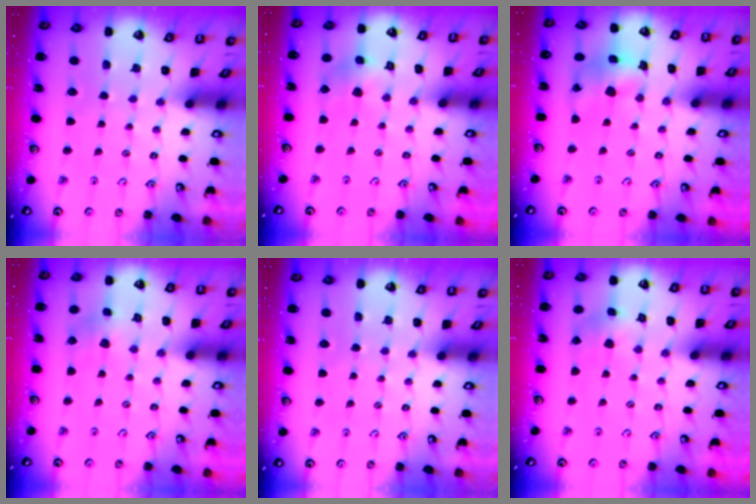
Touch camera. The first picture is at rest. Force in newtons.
{"total": 5.8, "press": 5.8, "slide": 0.4}
{"total": 10.3, "press": 10.2, "slide": 1.1}
{"total": 2.3, "press": 2.2, "slide": 0.4}
{"total": 0.0}
{"total": 1.7, "press": 1.7, "slide": 0.2}